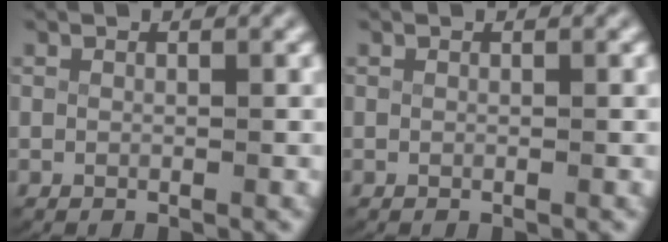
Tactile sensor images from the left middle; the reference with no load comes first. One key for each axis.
{"total": 0.0}